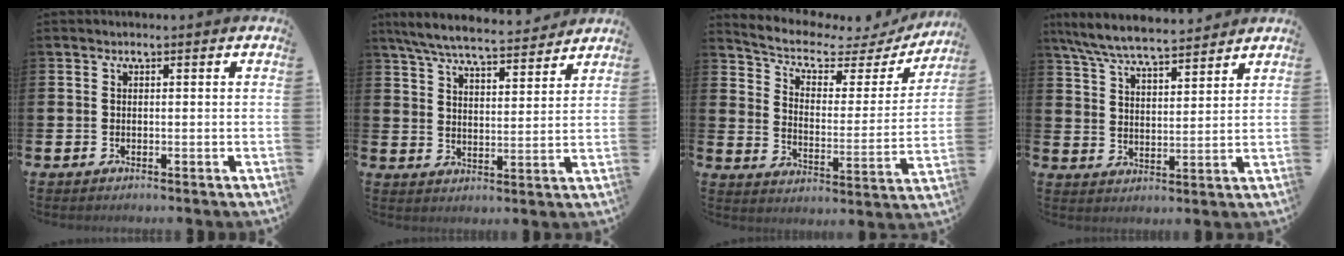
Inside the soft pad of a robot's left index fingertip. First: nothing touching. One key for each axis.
{"total": 6.8, "fx": 6.4, "fy": 0.8, "fz": 2.2, "tx": -0.072, "ty": -0.038, "tz": 0.113}
{"total": 5.3, "fx": 4.3, "fy": 2.2, "fz": 2.0, "tx": -0.066, "ty": -0.036, "tz": 0.063}
{"total": 6.8, "fx": 6.5, "fy": 0.6, "fz": 1.9, "tx": -0.067, "ty": -0.034, "tz": 0.117}